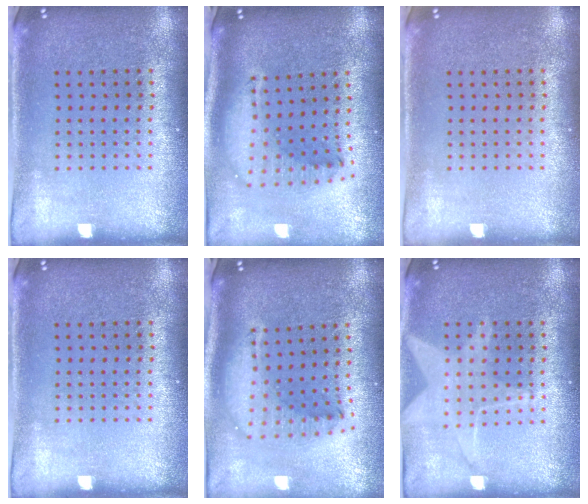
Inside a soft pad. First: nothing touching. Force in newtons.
{"total": 1.9, "press": 1.5, "slide": 1.1}
{"total": 0.0}
{"total": 0.0}
{"total": 2.2, "press": 1.7, "slide": 1.4}
{"total": 1.5, "press": 1.3, "slide": 0.6}